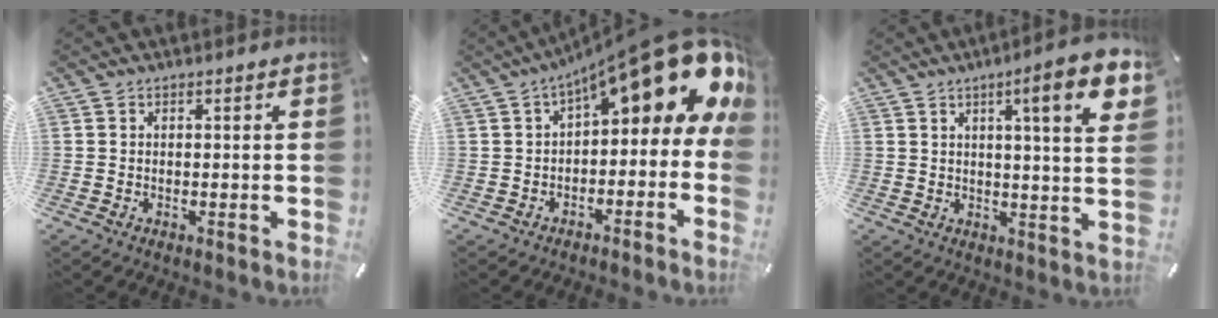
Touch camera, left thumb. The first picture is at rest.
{"total": 18.6, "force": [9.5, 6.2, 14.8], "torque": [-0.207, -0.069, 0.160]}
{"total": 12.3, "force": [5.4, 1.9, 10.8], "torque": [-0.155, -0.023, 0.078]}